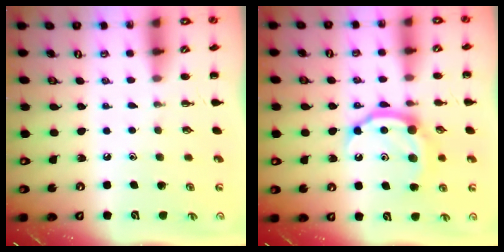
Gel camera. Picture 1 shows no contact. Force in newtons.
{"total": 10.5, "press": 10.5, "slide": 0.6}